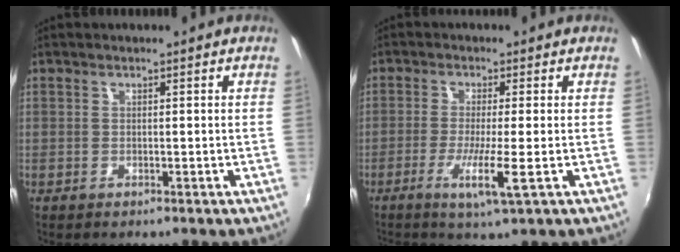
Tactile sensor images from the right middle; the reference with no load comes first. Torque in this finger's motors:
{"motor_torque": [1.07, -1.07, 0.20, 0.13]}